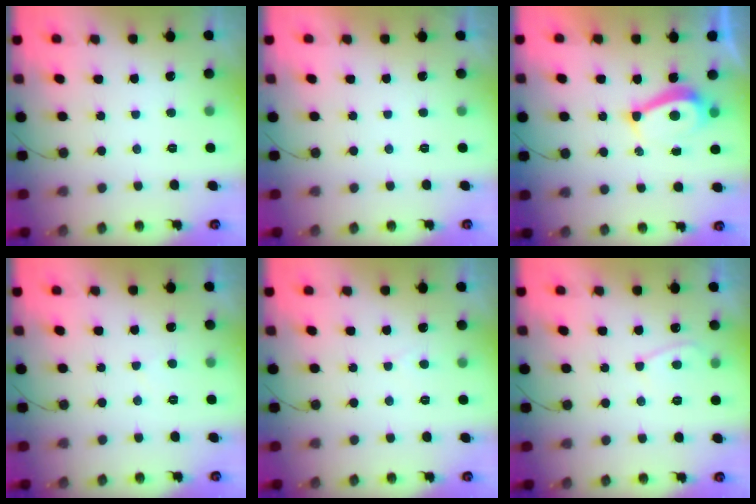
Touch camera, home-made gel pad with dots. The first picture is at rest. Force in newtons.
{"total": 2.2, "press": 2.1, "slide": 0.3}
{"total": 7.3, "press": 7.3, "slide": 0.4}
{"total": 1.5, "press": 1.5, "slide": 0.4}
{"total": 2.0, "press": 2.0, "slide": 0.2}
{"total": 4.6, "press": 4.6, "slide": 0.5}